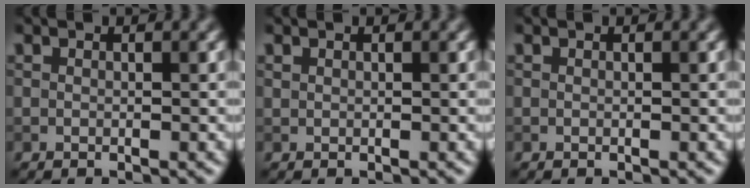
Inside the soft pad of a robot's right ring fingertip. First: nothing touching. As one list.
[{"total": 0.0}, {"total": 0.0}]